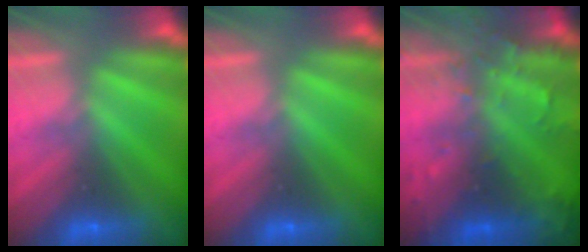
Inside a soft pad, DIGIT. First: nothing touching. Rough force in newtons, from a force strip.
{"total": 0.0}
{"total": 7.3}